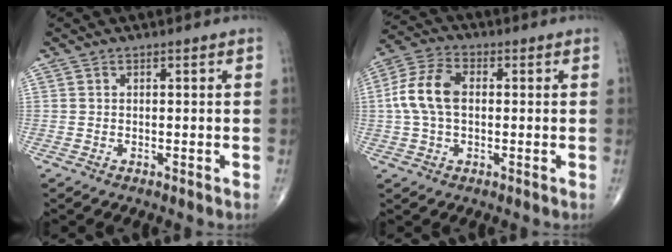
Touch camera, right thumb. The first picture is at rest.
{"total": 9.5, "force": [0.6, 5.9, 7.5], "torque": [-0.159, 0.025, 0.007]}